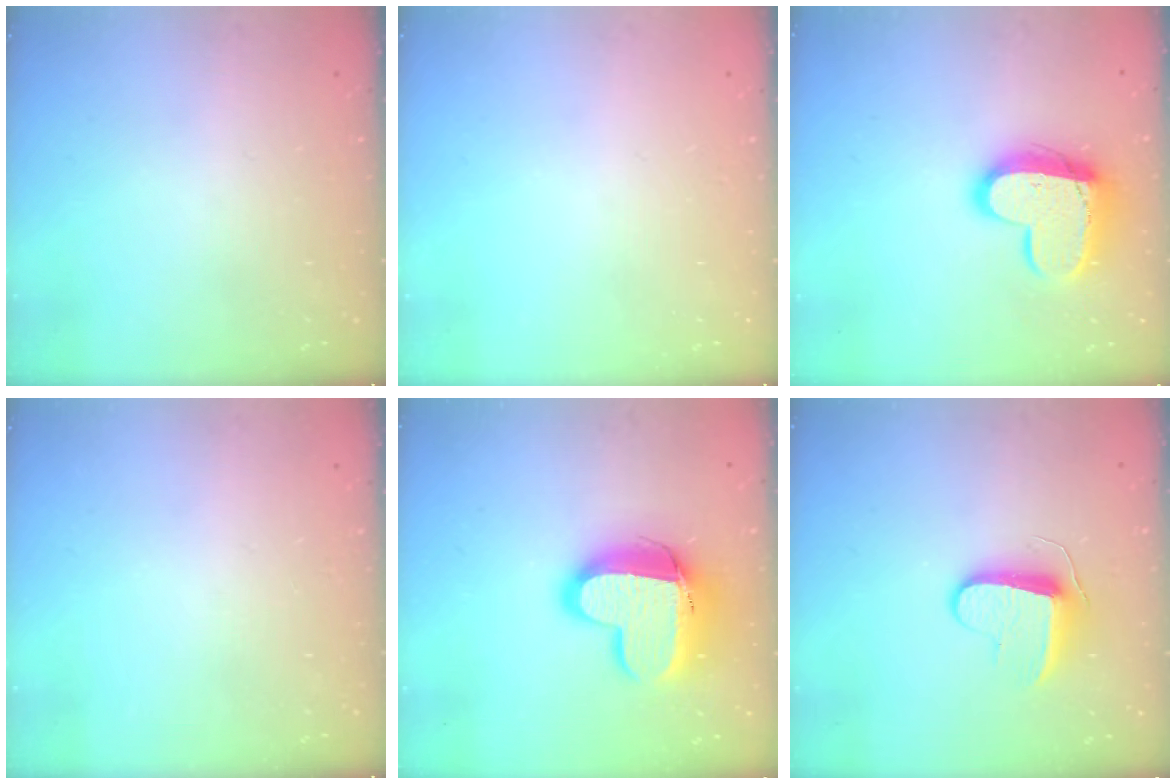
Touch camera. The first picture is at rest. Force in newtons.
{"total": 0.0}
{"total": 15.3, "press": 15.2, "slide": 1.2}
{"total": 0.0}
{"total": 16.0, "press": 16.0, "slide": 1.1}
{"total": 9.0, "press": 9.0, "slide": 0.5}